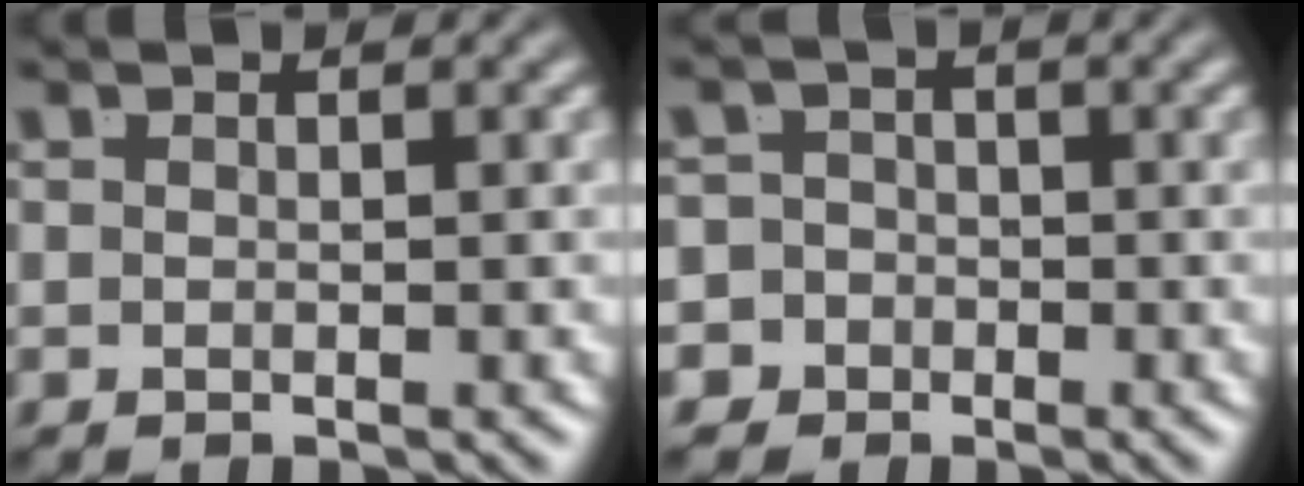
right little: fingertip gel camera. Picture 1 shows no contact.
{"total": 7.2, "force": [-3.0, 6.4, 1.3], "torque": [-0.045, -0.030, -0.055]}